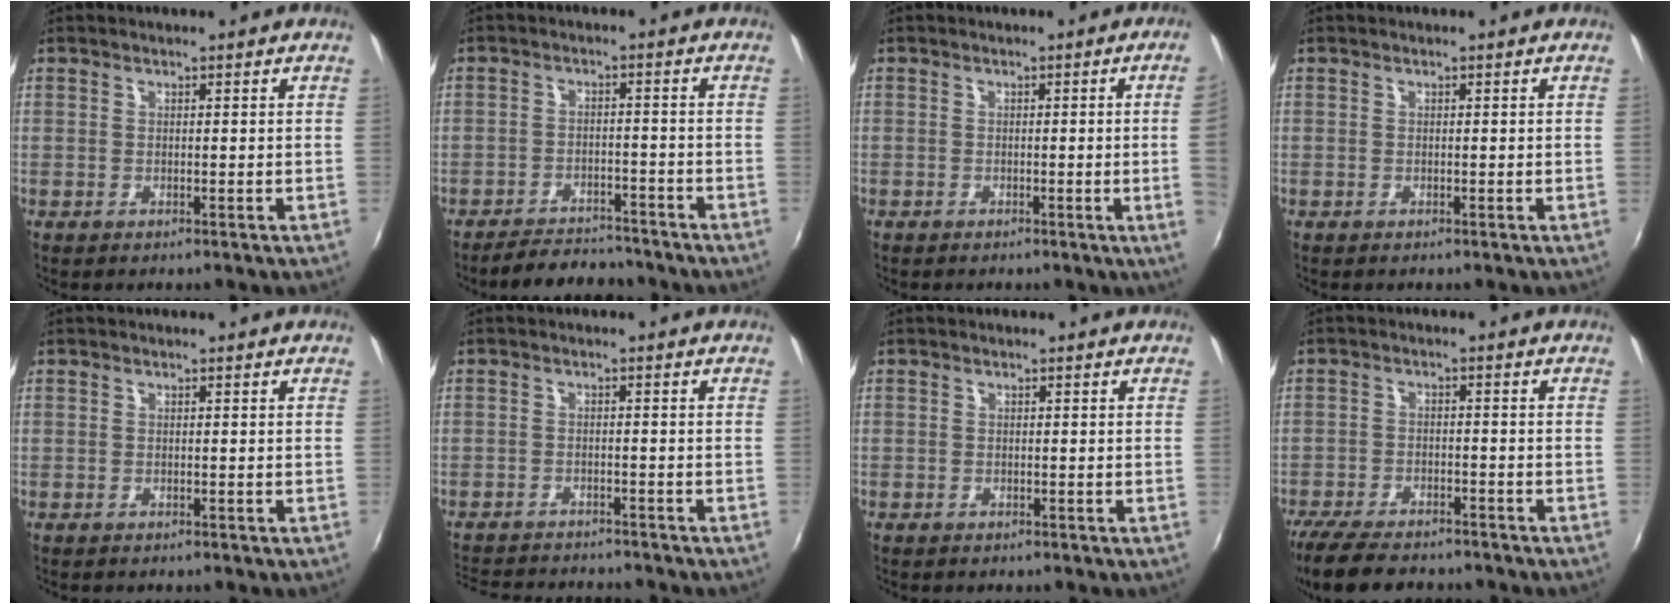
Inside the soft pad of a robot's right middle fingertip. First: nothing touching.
{"total": 7.7, "force": [-7.1, 2.5, 1.9], "torque": [-0.058, 0.007, -0.099]}
{"total": 3.9, "force": [-0.1, -2.0, 3.4], "torque": [-0.055, -0.010, 0.006]}
{"total": 0.0}
{"total": 0.0}
{"total": 10.9, "force": [-10.0, 2.4, 3.6], "torque": [-0.093, -0.009, -0.154]}
{"total": 0.0}
{"total": 12.6, "force": [-10.6, 3.9, 5.7], "torque": [-0.134, -0.030, -0.177]}